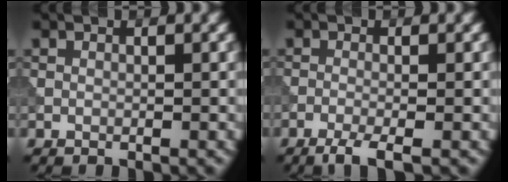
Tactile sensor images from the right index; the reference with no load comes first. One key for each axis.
{"total": 2.7, "fx": -1.6, "fy": 0.5, "fz": 2.1, "tx": -0.038, "ty": -0.004, "tz": -0.039}